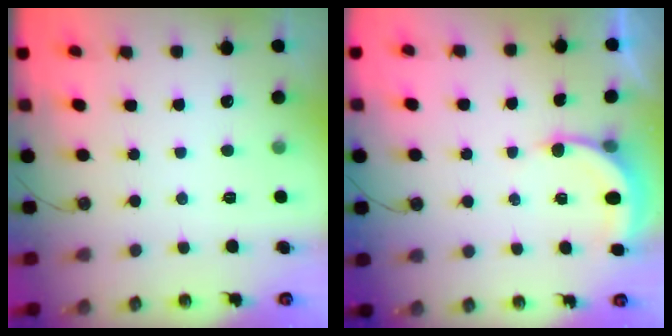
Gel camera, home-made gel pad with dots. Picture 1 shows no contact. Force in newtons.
{"total": 5.0, "press": 4.9, "slide": 0.3}